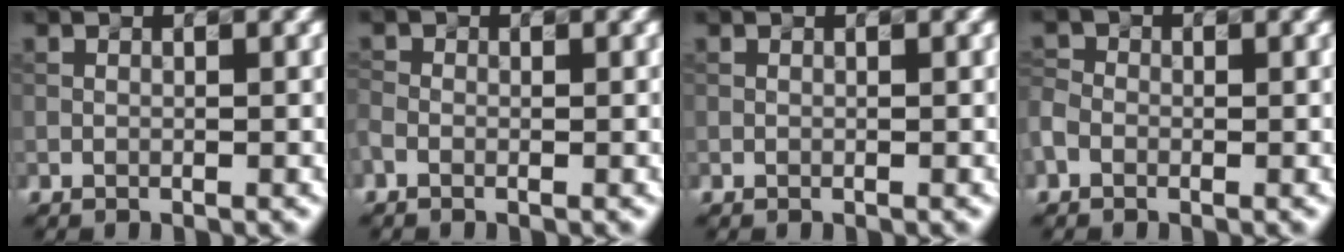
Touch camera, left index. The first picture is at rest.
{"total": 1.0, "force": [-0.5, 0.7, 0.5], "torque": [-0.018, -0.003, -0.009]}
{"total": 0.0}
{"total": 1.6, "force": [-0.7, 1.2, 0.6], "torque": [-0.017, 0.004, -0.024]}